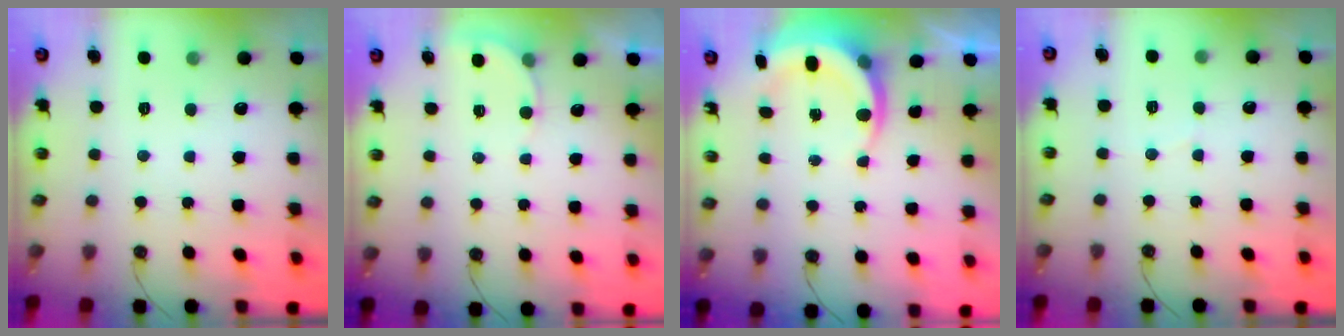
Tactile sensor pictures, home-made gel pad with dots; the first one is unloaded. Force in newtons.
{"total": 3.4, "press": 3.4, "slide": 0.3}
{"total": 6.2, "press": 6.1, "slide": 0.7}
{"total": 2.2, "press": 2.2, "slide": 0.2}